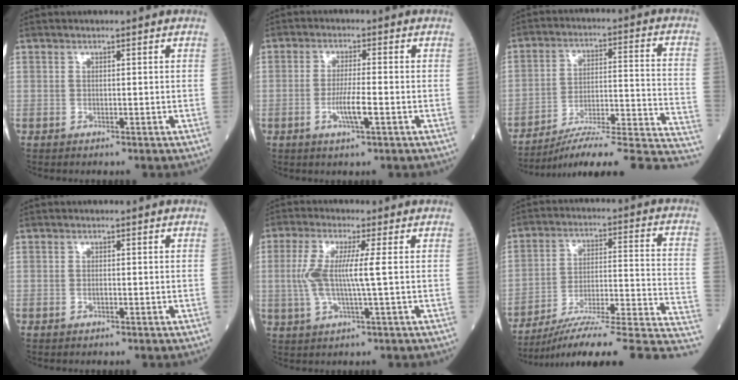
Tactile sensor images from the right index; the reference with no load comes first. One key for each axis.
{"total": 4.8, "fx": -1.5, "fy": 0.2, "fz": 4.5, "tx": -0.088, "ty": -0.007, "tz": -0.029}
{"total": 23.6, "fx": -20.7, "fy": 0.9, "fz": 11.4, "tx": -0.085, "ty": 0.014, "tz": -0.292}
{"total": 0.6, "fx": -0.3, "fy": 0.2, "fz": 0.5, "tx": -0.012, "ty": 0.000, "tz": -0.006}
{"total": 7.2, "fx": 0.4, "fy": 0.3, "fz": 7.2, "tx": -0.163, "ty": 0.005, "tz": 0.005}
{"total": 23.7, "fx": -19.2, "fy": 0.9, "fz": 13.9, "tx": -0.124, "ty": 0.015, "tz": -0.282}